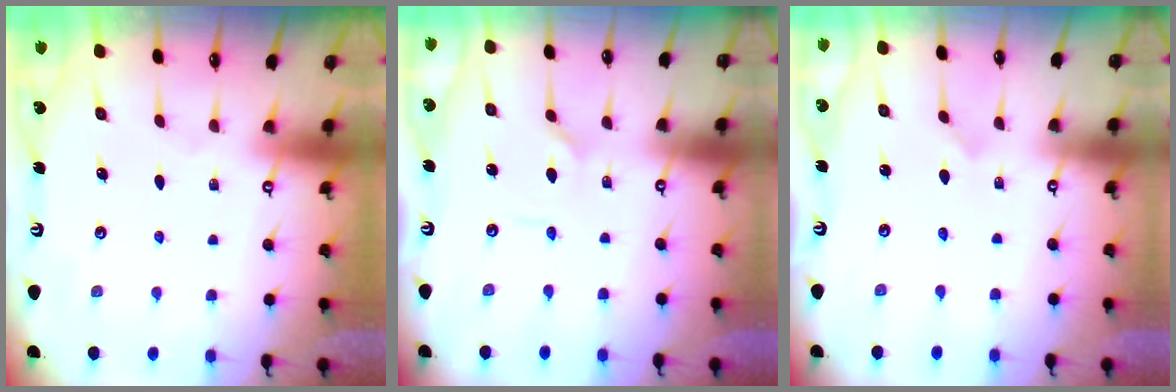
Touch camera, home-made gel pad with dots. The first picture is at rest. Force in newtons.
{"total": 2.1, "press": 2.1, "slide": 0.1}
{"total": 0.8, "press": 0.8, "slide": 0.1}